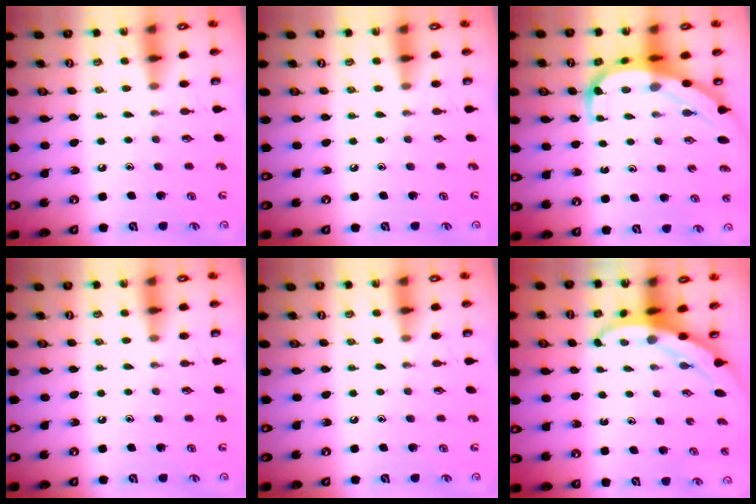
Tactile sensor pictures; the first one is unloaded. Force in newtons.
{"total": 0.0}
{"total": 9.4, "press": 9.3, "slide": 1.0}
{"total": 0.0}
{"total": 0.0}
{"total": 4.0, "press": 3.9, "slide": 0.5}